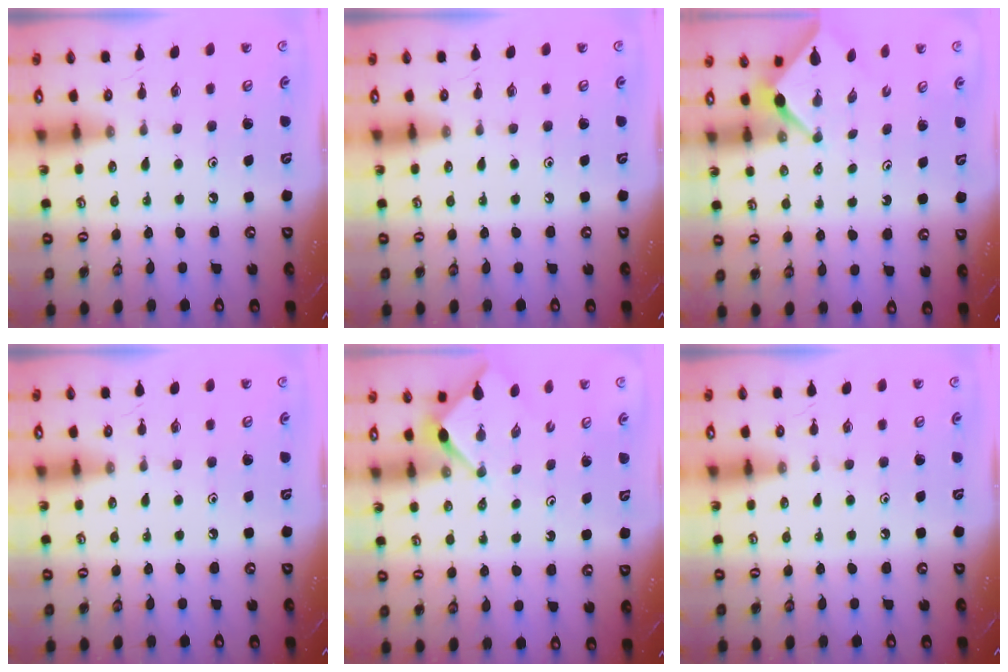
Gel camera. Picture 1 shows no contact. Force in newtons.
{"total": 0.0}
{"total": 2.6, "press": 2.6, "slide": 0.3}
{"total": 0.0}
{"total": 2.9, "press": 2.9, "slide": 0.4}
{"total": 0.0}